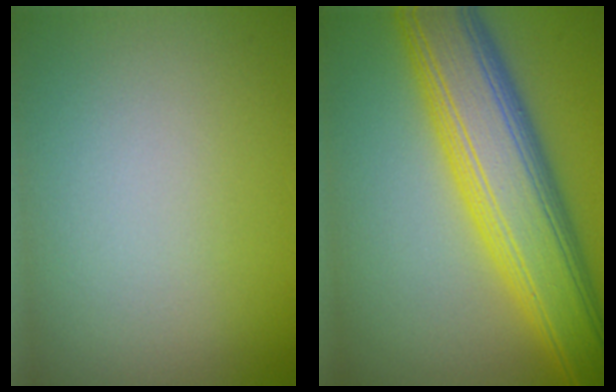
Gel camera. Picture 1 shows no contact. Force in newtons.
{"total": 10.7, "press": 10.7, "slide": 0.3}